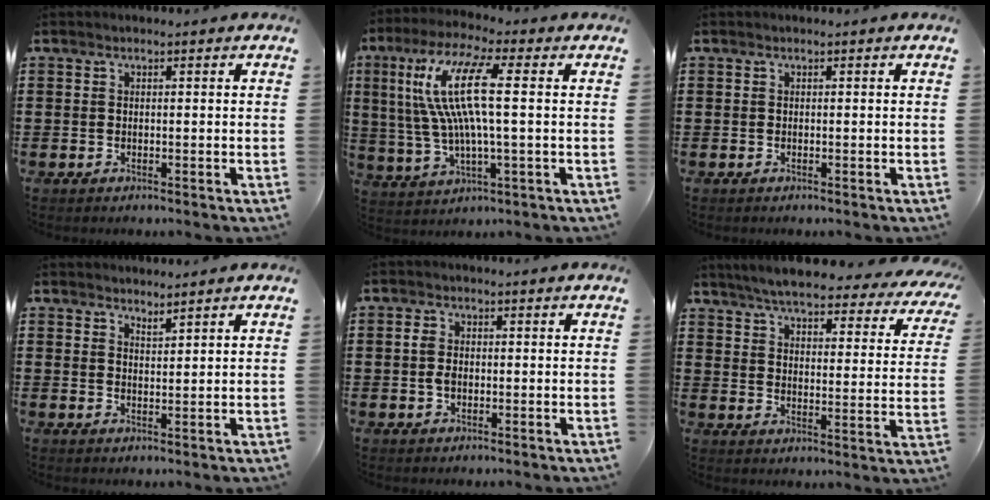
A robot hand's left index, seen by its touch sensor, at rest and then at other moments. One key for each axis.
{"total": 12.5, "fx": 2.3, "fy": 2.9, "fz": 11.9, "tx": -0.259, "ty": -0.004, "tz": 0.029}
{"total": 0.0}
{"total": 1.9, "fx": 1.9, "fy": 0.0, "fz": 0.2, "tx": -0.006, "ty": 0.000, "tz": 0.036}
{"total": 2.3, "fx": -0.2, "fy": 1.5, "fz": 1.7, "tx": -0.043, "ty": 0.003, "tz": -0.007}
{"total": 5.6, "fx": 5.2, "fy": 0.3, "fz": 2.1, "tx": -0.065, "ty": -0.032, "tz": 0.086}